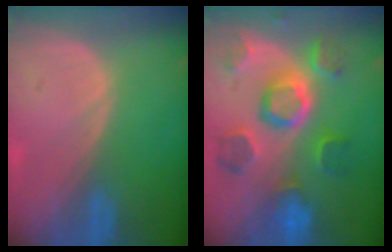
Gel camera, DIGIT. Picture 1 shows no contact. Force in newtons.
{"total": 10.9, "press": 9.7, "slide": 4.9}